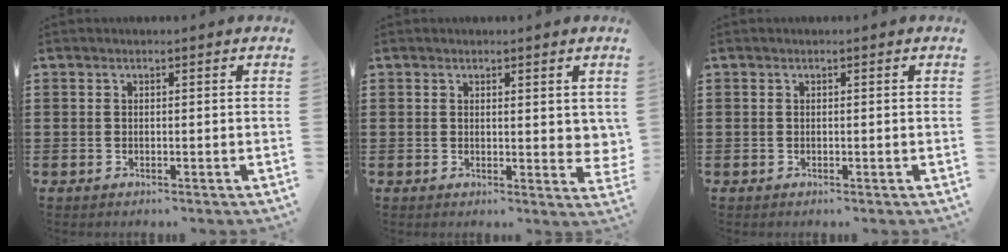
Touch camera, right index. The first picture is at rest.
{"total": 2.0, "force": [1.2, 0.8, 1.4], "torque": [-0.014, 0.000, 0.018]}
{"total": 0.0}